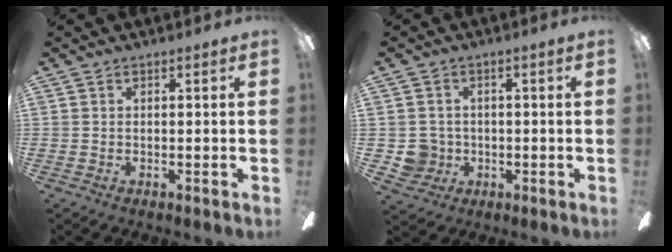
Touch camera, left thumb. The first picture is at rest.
{"total": 5.6, "force": [-0.4, 5.5, 0.8], "torque": [-0.031, 0.009, -0.004]}